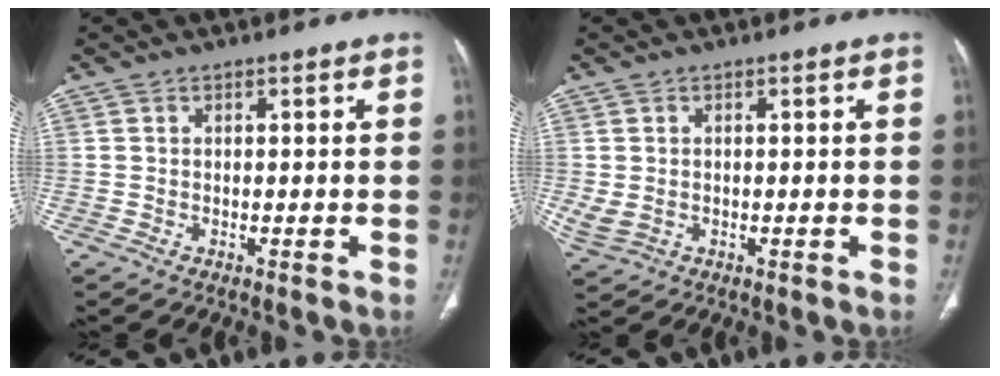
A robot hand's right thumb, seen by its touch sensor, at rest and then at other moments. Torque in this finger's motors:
{"motor_torque": [3.39, 1.12, 0.71, -1.11, 0.13]}